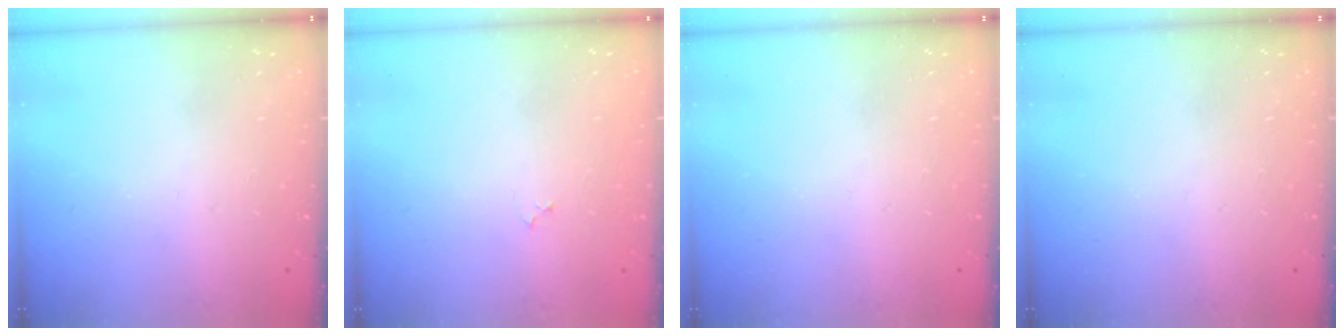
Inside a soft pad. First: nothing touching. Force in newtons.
{"total": 2.3, "press": 2.3, "slide": 0.2}
{"total": 0.0}
{"total": 0.0}